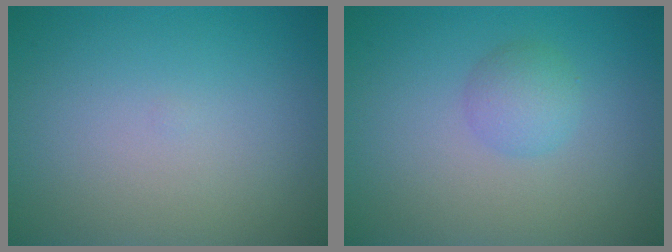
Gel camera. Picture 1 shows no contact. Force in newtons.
{"total": 2.0, "press": 2.0, "slide": 0.1}